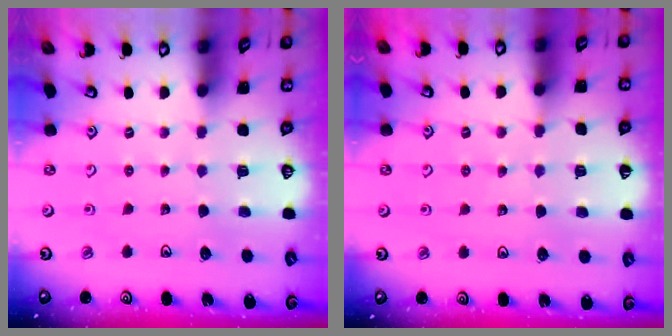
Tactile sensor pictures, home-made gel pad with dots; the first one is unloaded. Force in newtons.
{"total": 5.4, "press": 5.4, "slide": 0.9}